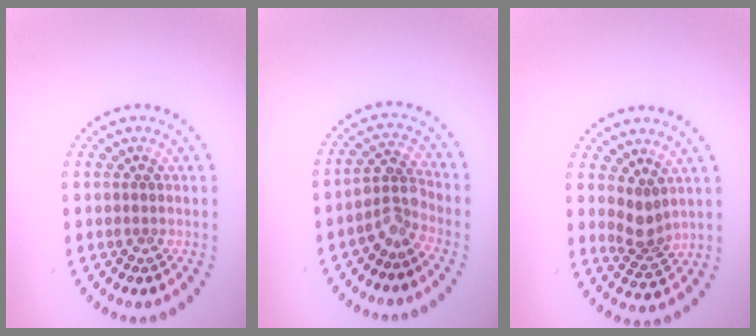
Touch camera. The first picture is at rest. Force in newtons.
{"total": 2.7, "press": 2.0, "slide": 1.8}
{"total": 2.4, "press": 1.8, "slide": 1.6}